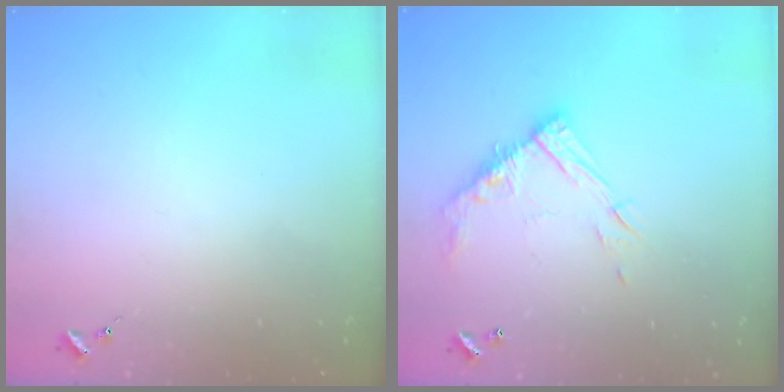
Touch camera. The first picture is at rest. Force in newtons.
{"total": 13.1, "press": 13.1, "slide": 1.1}